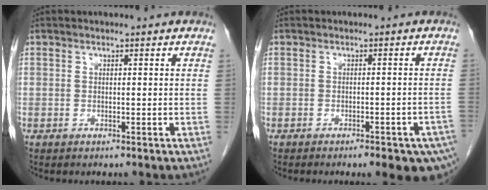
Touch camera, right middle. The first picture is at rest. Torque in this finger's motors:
{"motor_torque": [1.10, -1.03, 0.07, 0.04]}